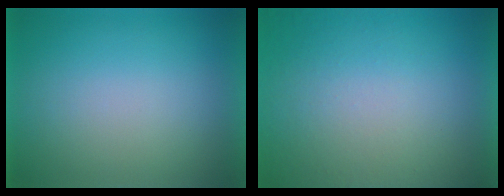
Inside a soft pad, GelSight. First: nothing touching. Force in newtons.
{"total": 7.1}